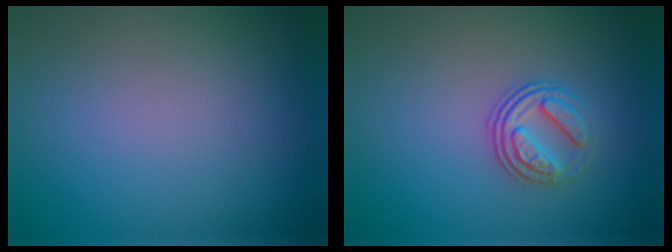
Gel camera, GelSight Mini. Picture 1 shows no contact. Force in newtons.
{"total": 3.1, "press": 2.4, "slide": 1.9}